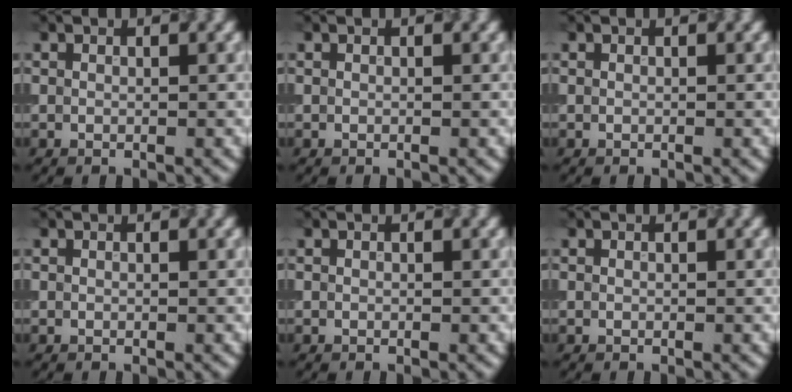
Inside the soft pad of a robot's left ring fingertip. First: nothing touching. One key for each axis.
{"total": 0.0}
{"total": 0.0}
{"total": 0.0}
{"total": 0.0}
{"total": 0.0}